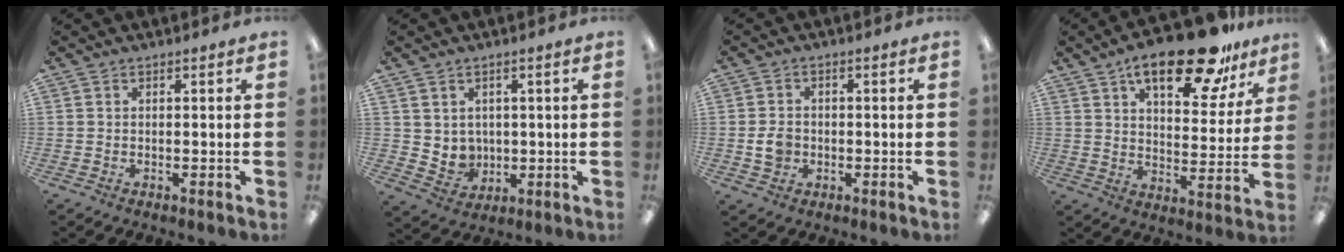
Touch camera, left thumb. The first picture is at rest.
{"total": 4.5, "force": [2.2, 3.9, 0.3], "torque": [-0.015, -0.014, 0.045]}
{"total": 4.2, "force": [-0.7, 3.4, 2.3], "torque": [-0.044, 0.005, -0.013]}
{"total": 19.5, "force": [13.3, 7.5, 12.1], "torque": [-0.179, -0.071, 0.217]}